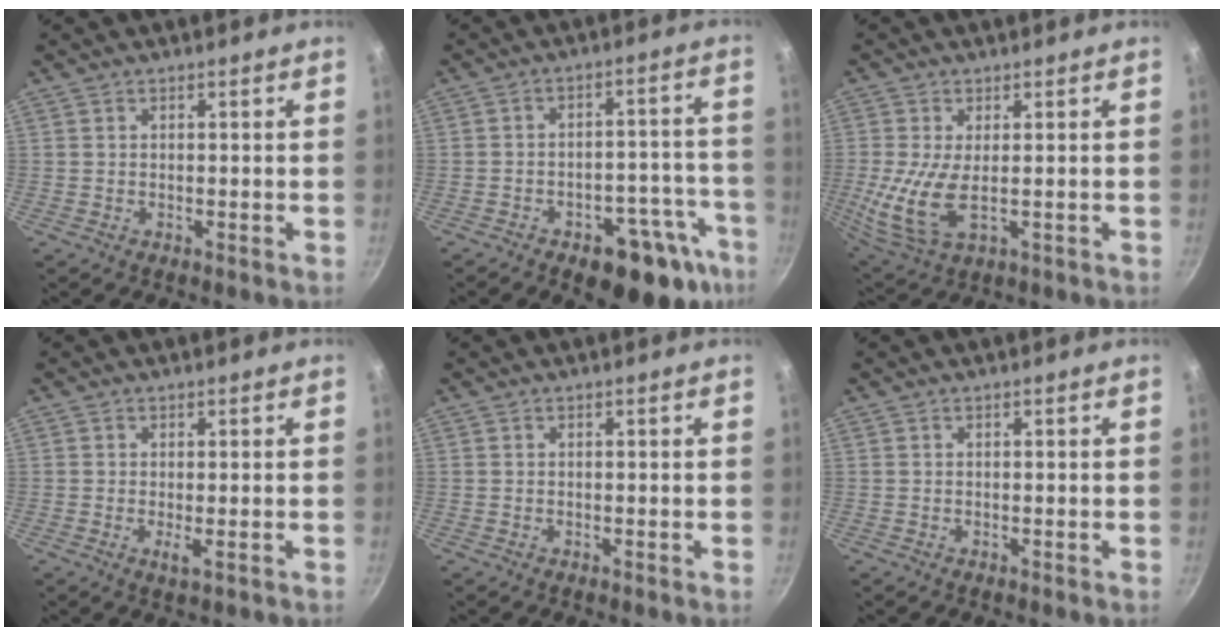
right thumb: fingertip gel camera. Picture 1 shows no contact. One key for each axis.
{"total": 16.6, "fx": -9.8, "fy": 8.0, "fz": 10.7, "tx": -0.063, "ty": 0.054, "tz": -0.125}
{"total": 9.6, "fx": -0.7, "fy": 4.3, "fz": 8.6, "tx": -0.185, "ty": -0.019, "tz": -0.008}
{"total": 1.6, "fx": -0.3, "fy": 0.3, "fz": 1.6, "tx": -0.032, "ty": -0.007, "tz": -0.005}
{"total": 0.0}
{"total": 0.0}